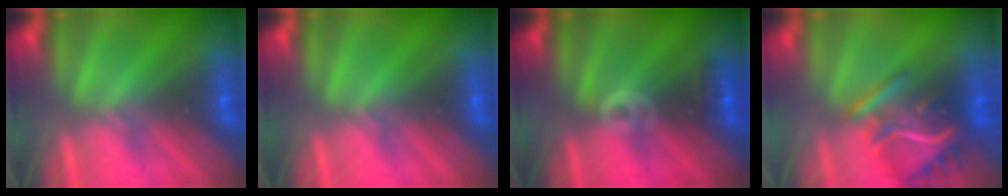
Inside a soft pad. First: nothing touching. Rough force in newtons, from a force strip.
{"total": 0.0}
{"total": 3.3}
{"total": 6.8}